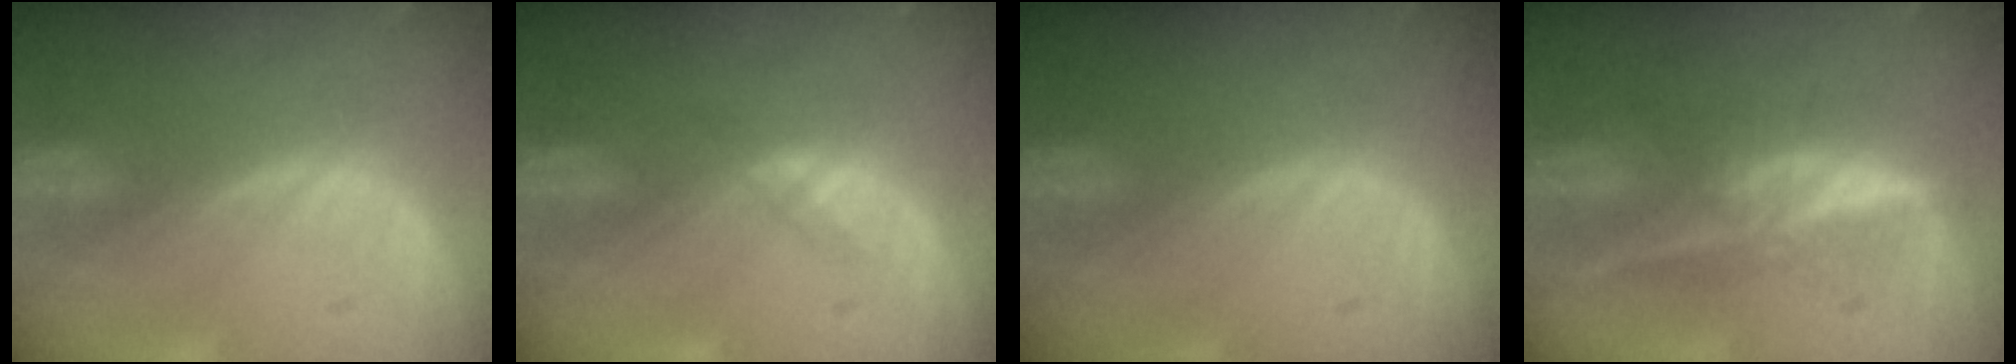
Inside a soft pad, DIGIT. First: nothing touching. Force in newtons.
{"total": 1.3, "press": 1.3, "slide": 0.2}
{"total": 0.0}
{"total": 6.1, "press": 5.7, "slide": 2.1}